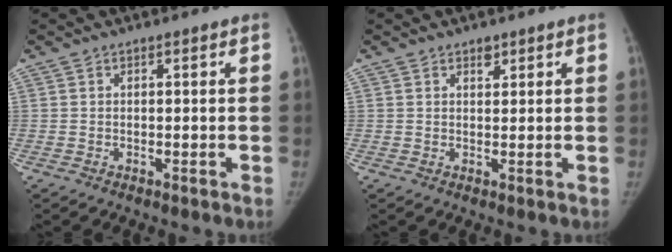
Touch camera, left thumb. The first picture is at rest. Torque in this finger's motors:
{"motor_torque": [0.14, -0.07, 0.53, -0.45, 0.05]}